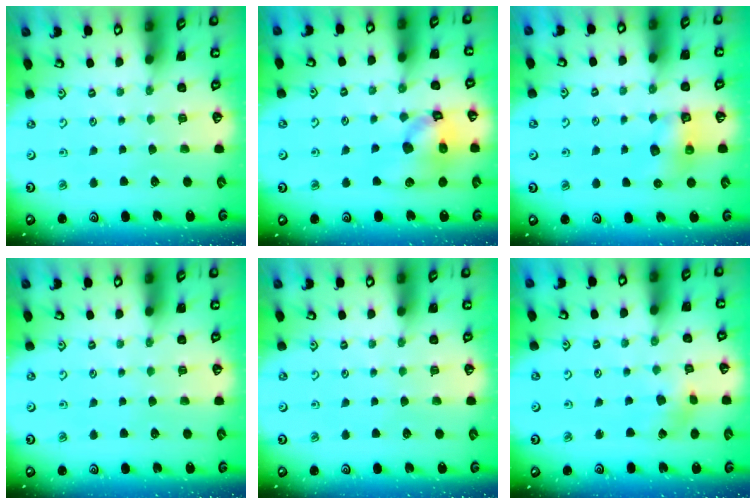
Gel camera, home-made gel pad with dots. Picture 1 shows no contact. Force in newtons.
{"total": 13.4, "press": 13.2, "slide": 2.0}
{"total": 8.8, "press": 8.8, "slide": 0.6}
{"total": 0.0}
{"total": 0.0}
{"total": 3.8, "press": 3.8, "slide": 0.4}